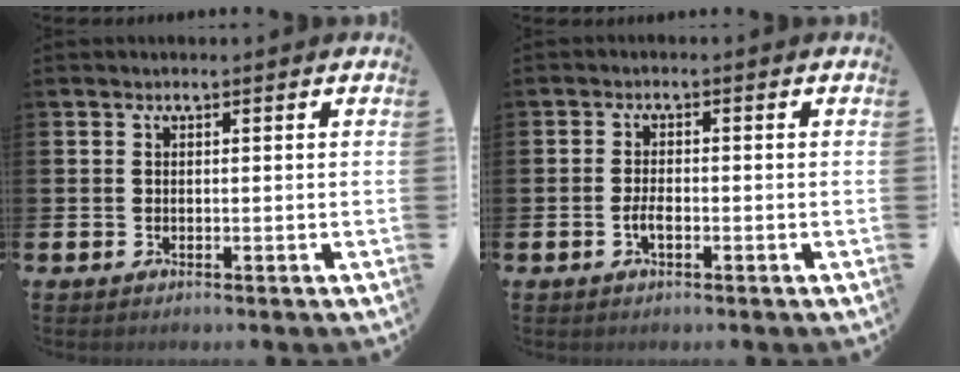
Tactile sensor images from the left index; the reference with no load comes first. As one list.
[{"total": 2.1, "force": [-0.7, 0.9, 1.8], "torque": [-0.029, 0.000, -0.014]}]